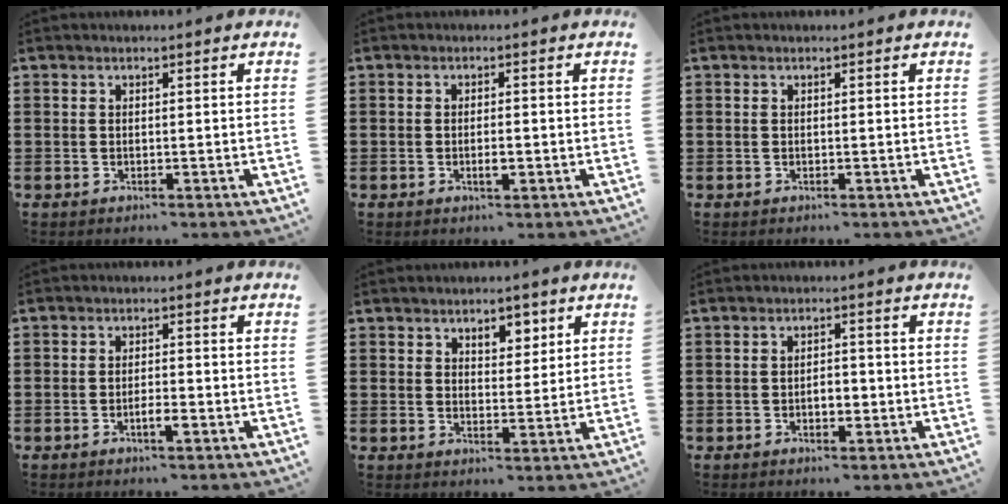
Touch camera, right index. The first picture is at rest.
{"total": 2.1, "force": [-0.6, 0.6, 1.9], "torque": [-0.034, -0.001, -0.009]}
{"total": 0.0}
{"total": 2.0, "force": [-1.1, 0.7, 1.6], "torque": [-0.029, 0.000, -0.020]}
{"total": 3.9, "force": [2.5, 2.3, 2.0], "torque": [-0.032, 0.007, 0.040]}
{"total": 3.0, "force": [-0.8, 1.5, 2.4], "torque": [-0.047, 0.003, -0.016]}